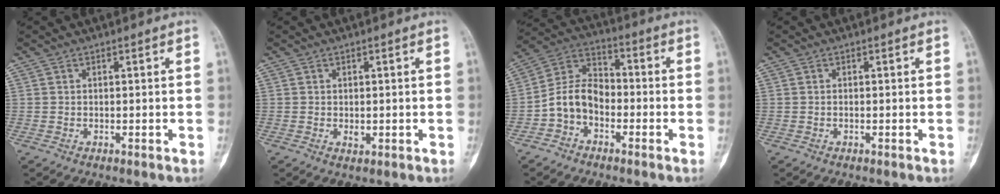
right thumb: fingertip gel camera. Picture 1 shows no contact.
{"total": 1.1, "force": [-0.1, 0.8, 0.7], "torque": [-0.009, -0.002, 0.000]}
{"total": 9.1, "force": [-3.2, 6.5, 5.4], "torque": [-0.092, 0.045, -0.074]}
{"total": 0.0}